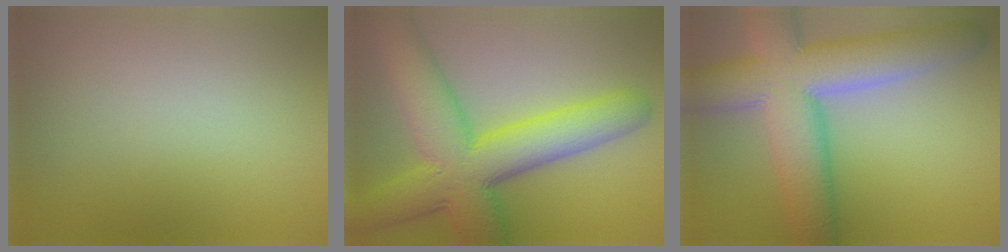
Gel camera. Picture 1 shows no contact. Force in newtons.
{"total": 11.2, "press": 11.2, "slide": 0.1}
{"total": 11.3, "press": 11.3, "slide": 0.9}